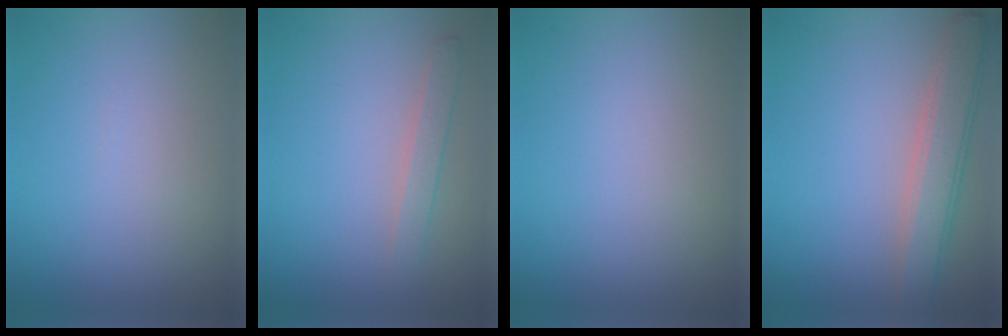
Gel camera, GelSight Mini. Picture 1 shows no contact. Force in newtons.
{"total": 1.7, "press": 1.7, "slide": 0.0}
{"total": 0.0}
{"total": 4.2, "press": 4.2, "slide": 0.2}